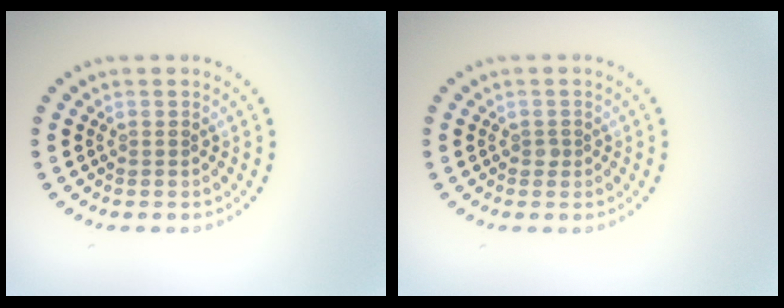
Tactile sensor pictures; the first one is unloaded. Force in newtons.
{"total": 0.6, "press": 0.4, "slide": 0.4}